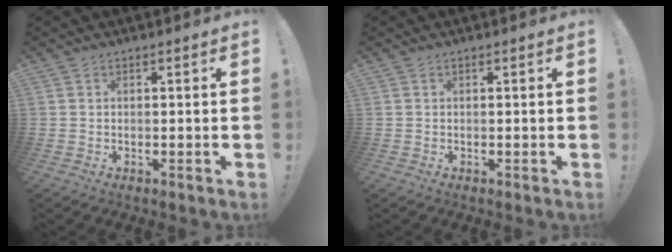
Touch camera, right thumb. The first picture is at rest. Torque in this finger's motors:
{"motor_torque": [-0.31, -0.31, 0.00, 0.00, 0.00]}